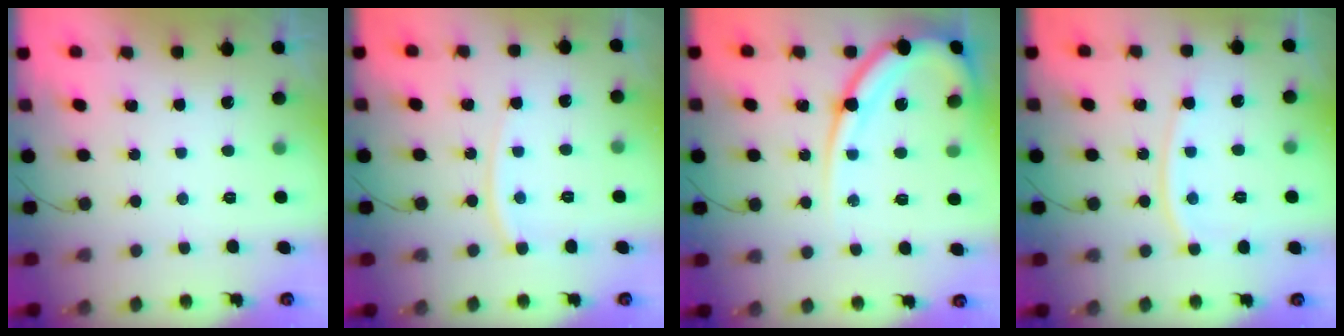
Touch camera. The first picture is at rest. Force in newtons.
{"total": 8.4, "press": 8.3, "slide": 1.0}
{"total": 14.4, "press": 14.3, "slide": 1.1}
{"total": 9.7, "press": 9.6, "slide": 1.2}